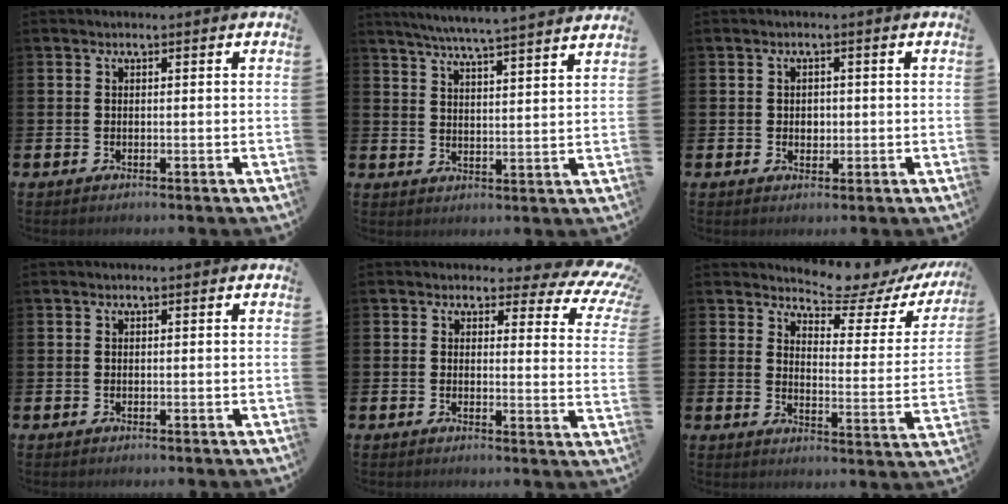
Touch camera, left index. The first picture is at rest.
{"total": 6.0, "force": [5.7, -0.8, 1.6], "torque": [-0.040, -0.041, 0.096]}
{"total": 1.5, "force": [0.2, 1.3, 0.6], "torque": [0.002, 0.004, -0.003]}
{"total": 0.0}
{"total": 3.7, "force": [2.7, 1.9, 1.6], "torque": [-0.014, -0.034, 0.035]}
{"total": 6.1, "force": [5.8, 1.4, 1.2], "torque": [-0.031, -0.055, 0.094]}